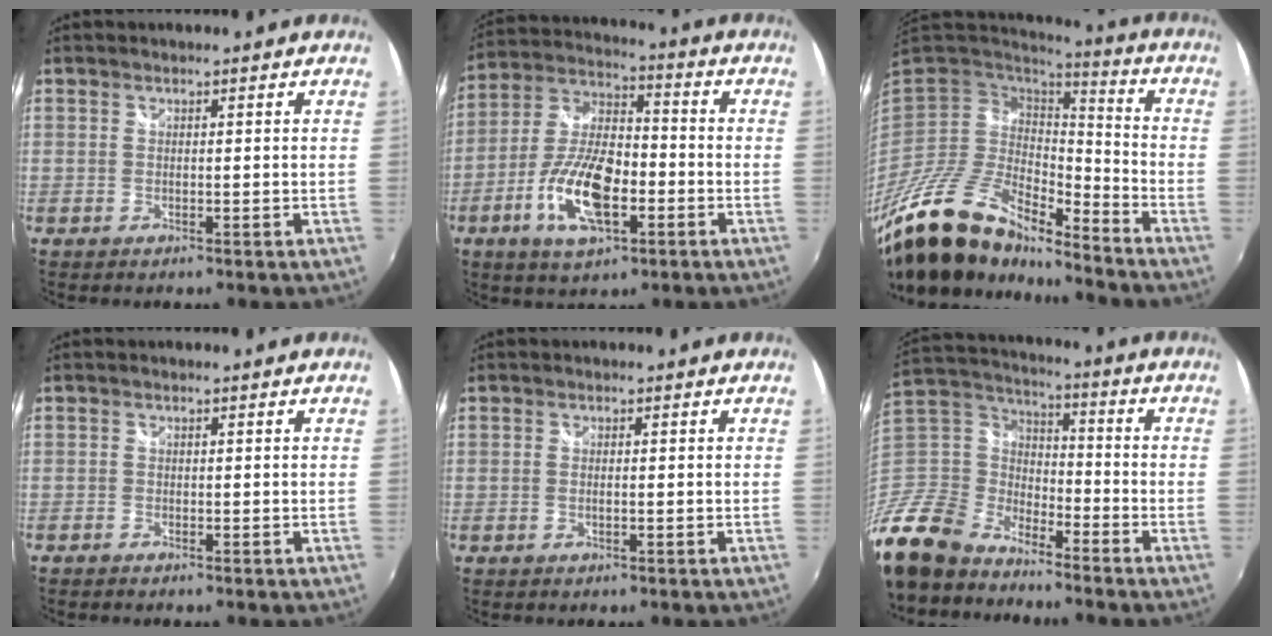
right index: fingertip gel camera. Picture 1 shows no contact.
{"total": 14.5, "force": [-5.2, 6.1, 12.0], "torque": [-0.252, -0.005, -0.096]}
{"total": 19.3, "force": [-15.1, 6.5, 10.1], "torque": [-0.207, -0.032, -0.283]}
{"total": 0.7, "force": [-0.6, 0.2, 0.0], "torque": [-0.004, -0.003, -0.016]}
{"total": 0.9, "force": [-0.1, 0.2, 0.9], "torque": [-0.019, -0.001, -0.003]}
{"total": 17.6, "force": [-13.2, 9.7, 6.4], "torque": [-0.191, 0.006, -0.261]}